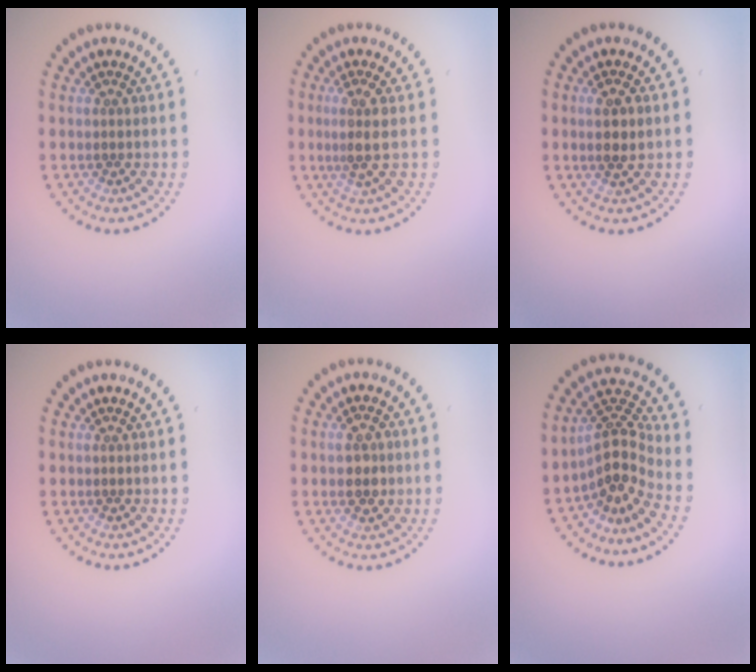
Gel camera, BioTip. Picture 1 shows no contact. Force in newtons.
{"total": 2.4, "press": 2.0, "slide": 1.4}
{"total": 2.1, "press": 2.0, "slide": 0.6}
{"total": 0.0}
{"total": 2.3, "press": 2.3, "slide": 0.1}
{"total": 3.8, "press": 2.7, "slide": 2.8}